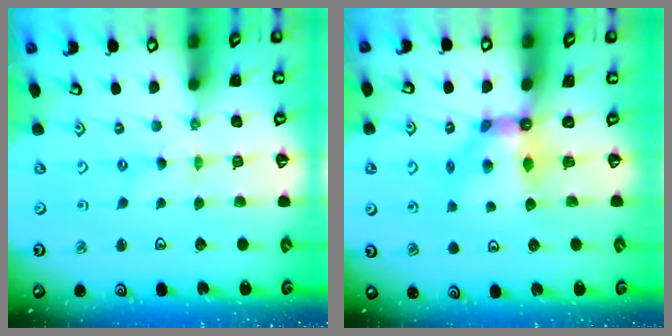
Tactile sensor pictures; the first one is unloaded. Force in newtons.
{"total": 7.3, "press": 7.3, "slide": 0.4}